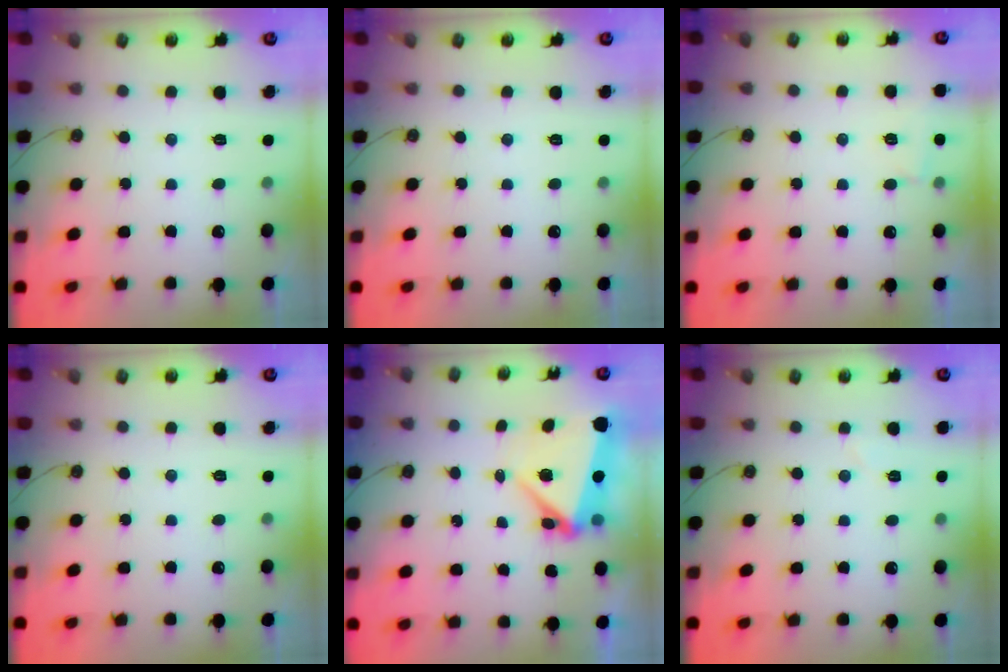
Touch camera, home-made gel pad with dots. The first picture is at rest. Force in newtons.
{"total": 0.0}
{"total": 3.0, "press": 2.8, "slide": 0.9}
{"total": 0.0}
{"total": 6.5, "press": 6.3, "slide": 1.7}
{"total": 4.3, "press": 3.7, "slide": 2.1}